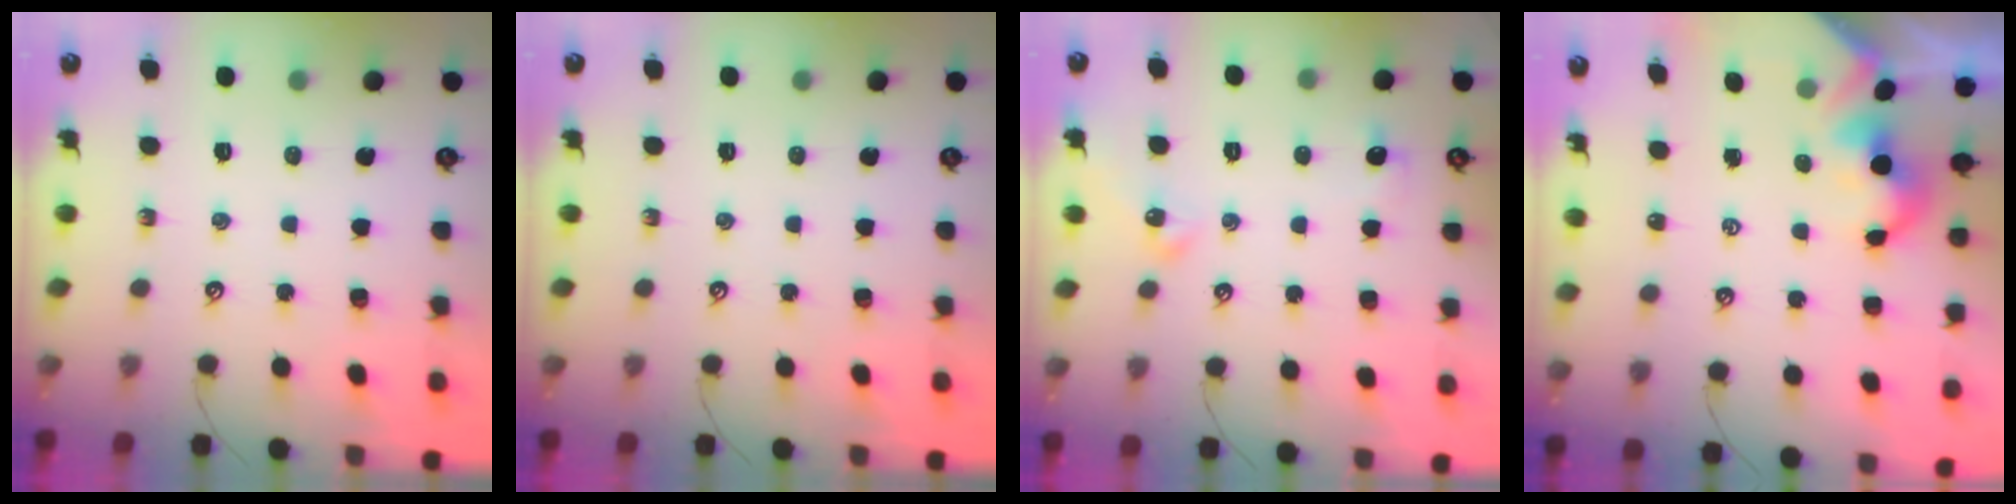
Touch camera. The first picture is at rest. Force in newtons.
{"total": 0.0}
{"total": 2.6, "press": 2.6, "slide": 0.6}
{"total": 2.0, "press": 2.0, "slide": 0.3}